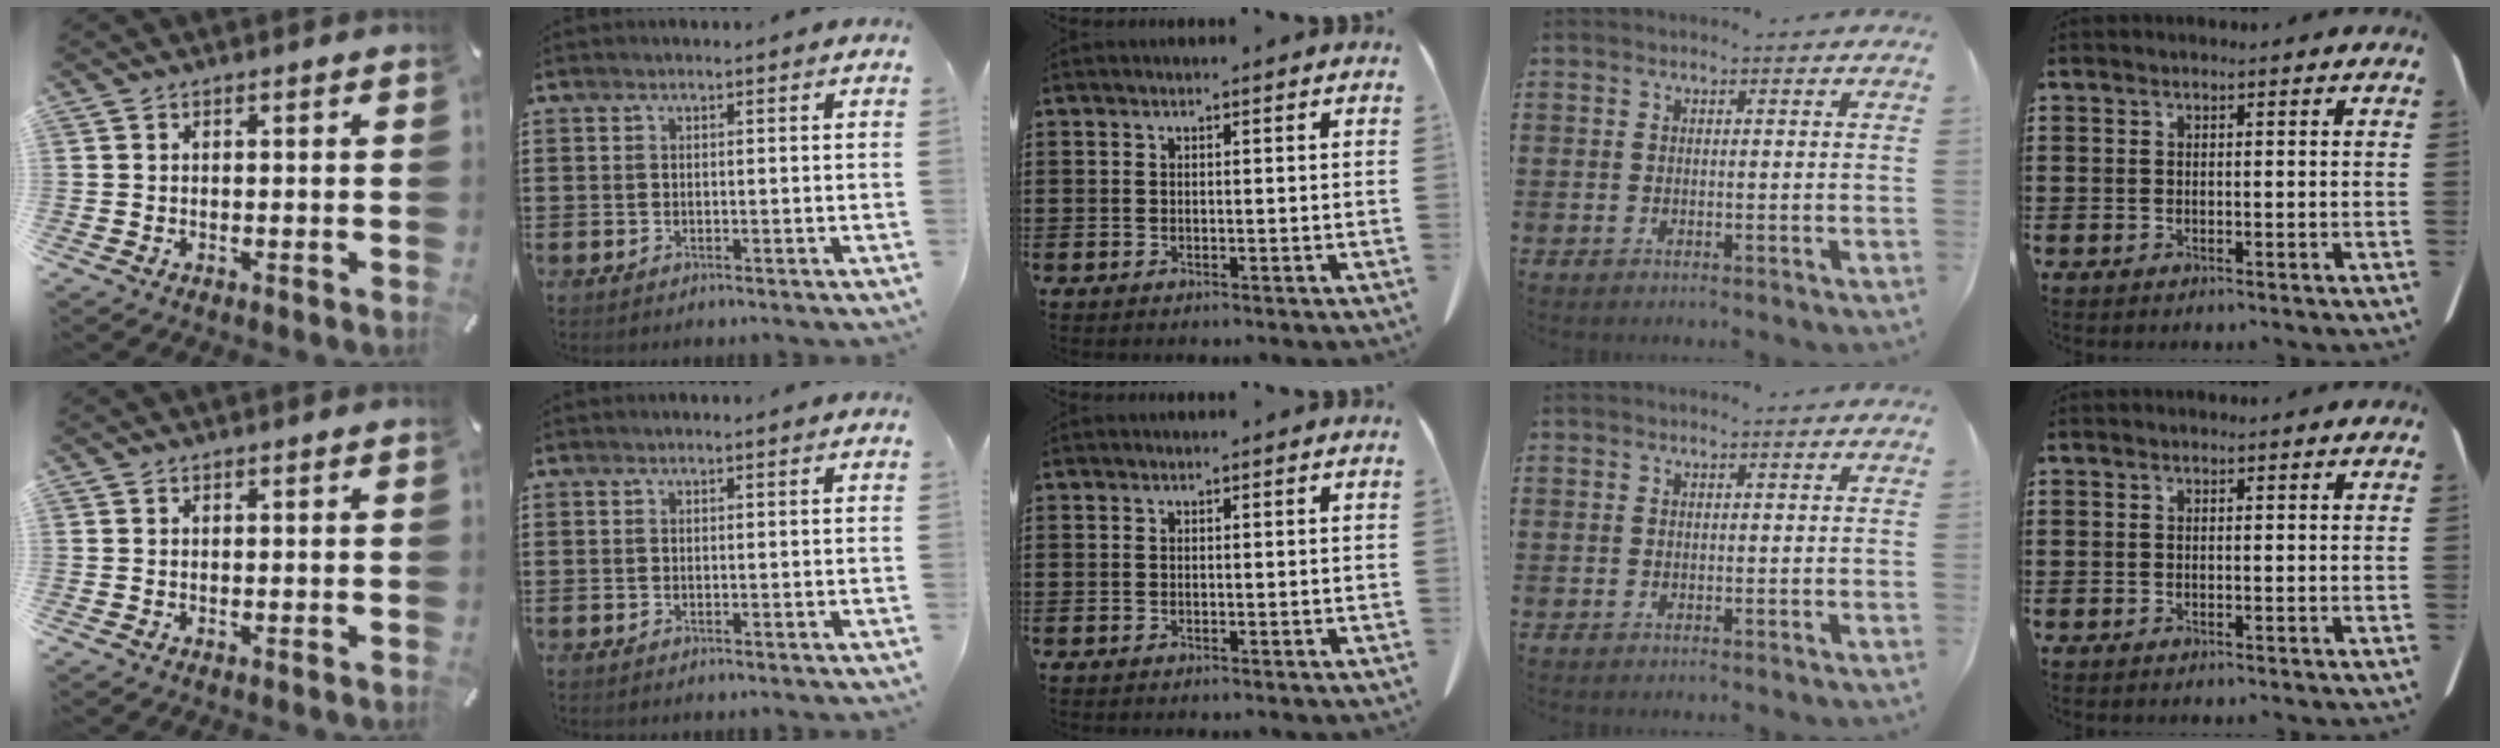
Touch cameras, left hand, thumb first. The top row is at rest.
{}